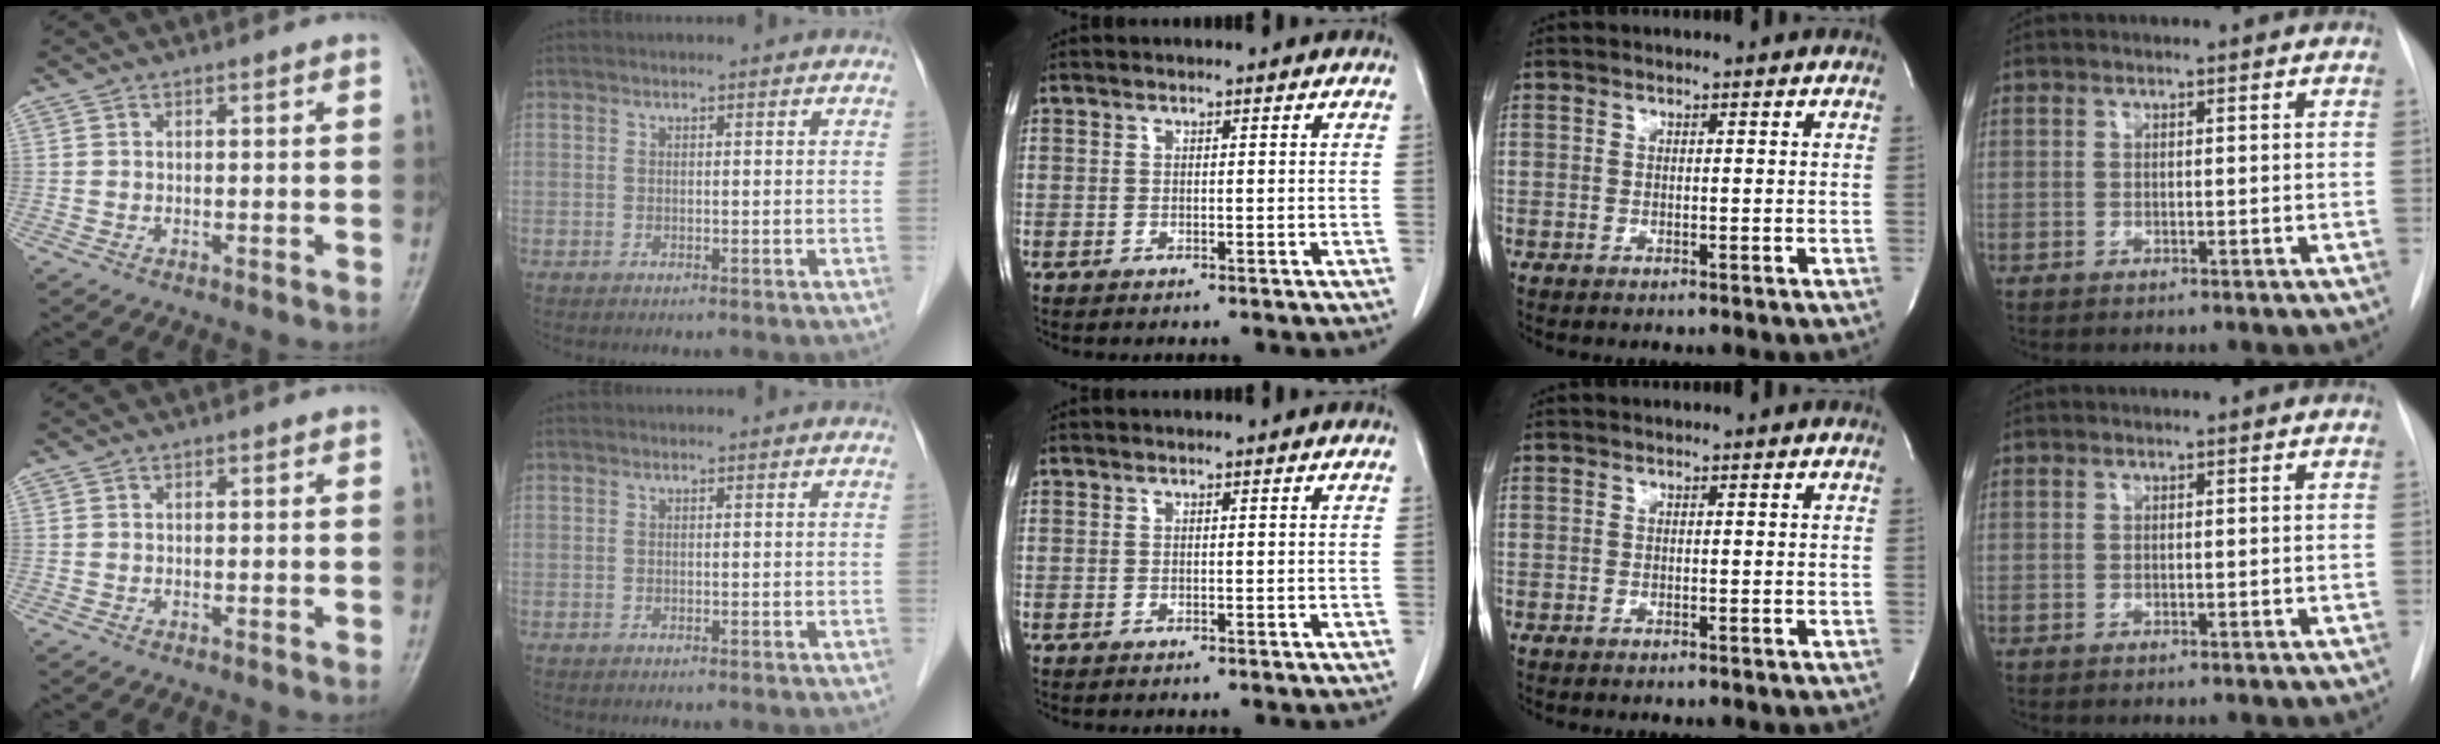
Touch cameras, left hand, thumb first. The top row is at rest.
{}